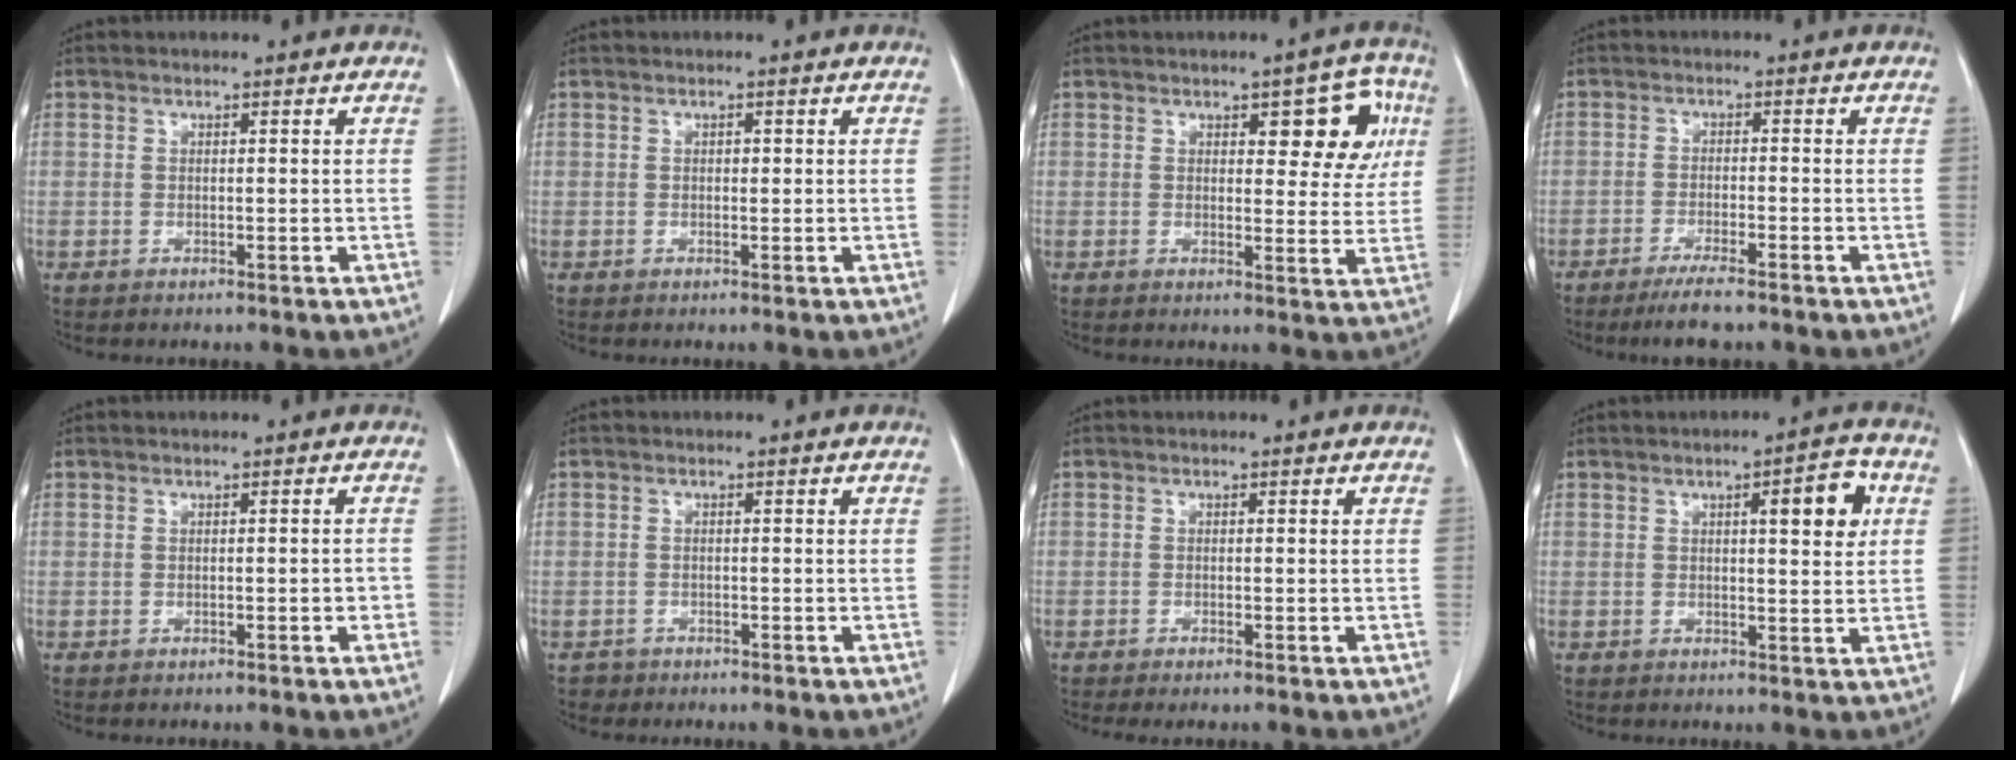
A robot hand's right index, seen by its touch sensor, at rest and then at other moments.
{"total": 0.6, "force": [0.1, 0.4, 0.4], "torque": [-0.005, 0.001, 0.001]}
{"total": 7.9, "force": [2.9, 3.5, 6.4], "torque": [-0.057, 0.017, 0.032]}
{"total": 4.8, "force": [-3.7, 0.3, 3.0], "torque": [-0.055, -0.011, -0.064]}
{"total": 2.9, "force": [-0.9, 0.8, 2.7], "torque": [-0.026, 0.009, -0.010]}
{"total": 1.3, "force": [-0.9, 0.9, -0.3], "torque": [-0.001, 0.004, -0.019]}
{"total": 1.1, "force": [-0.8, 0.1, 0.8], "torque": [-0.013, -0.003, -0.013]}
{"total": 6.2, "force": [2.0, 1.4, 5.7], "torque": [-0.076, 0.005, 0.023]}